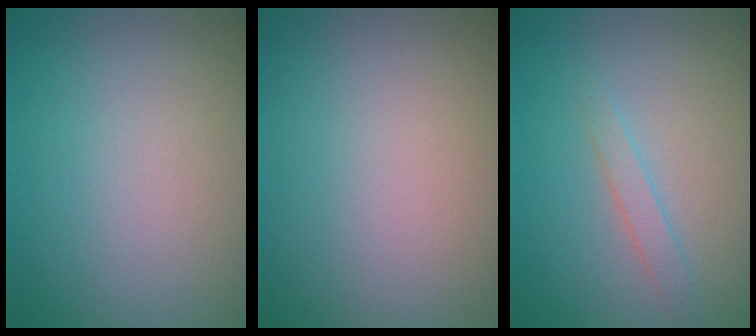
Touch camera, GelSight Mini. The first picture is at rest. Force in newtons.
{"total": 0.0}
{"total": 1.3, "press": 1.3, "slide": 0.0}